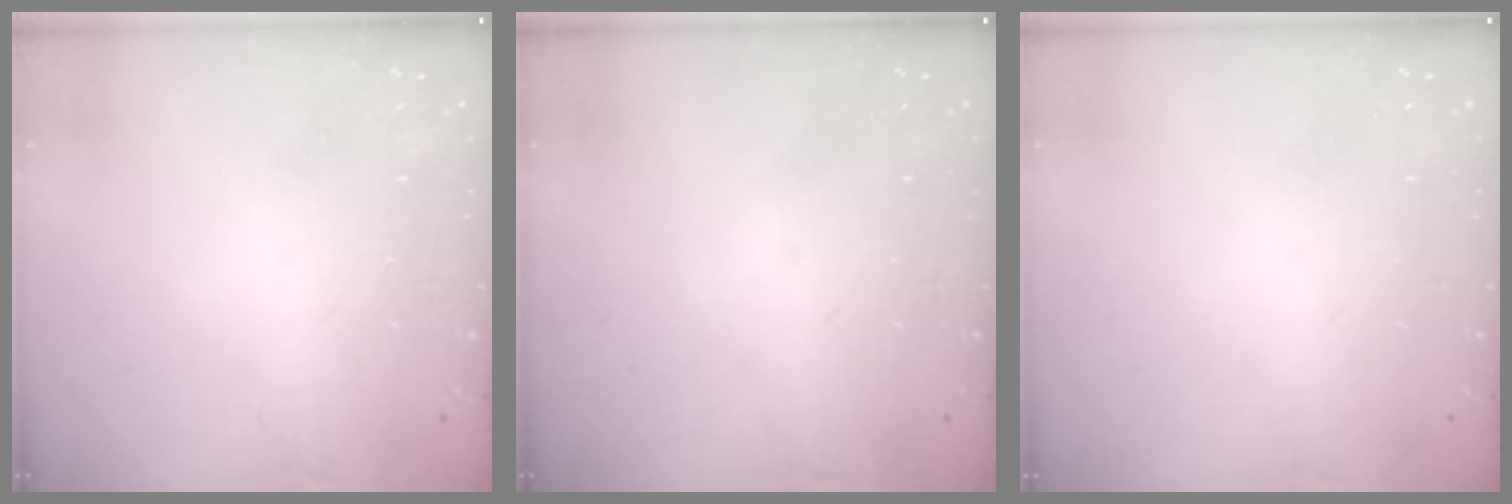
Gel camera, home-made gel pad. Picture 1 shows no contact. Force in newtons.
{"total": 0.0}
{"total": 0.0}